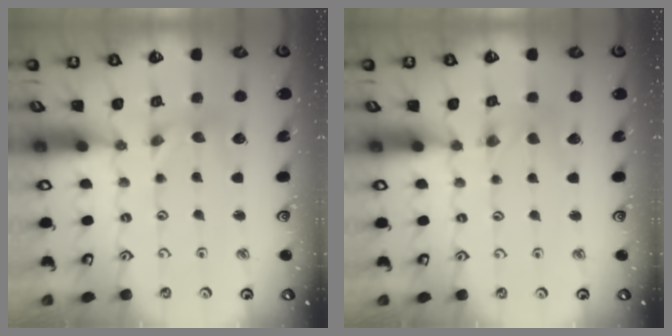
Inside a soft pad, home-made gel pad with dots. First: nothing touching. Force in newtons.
{"total": 0.0}